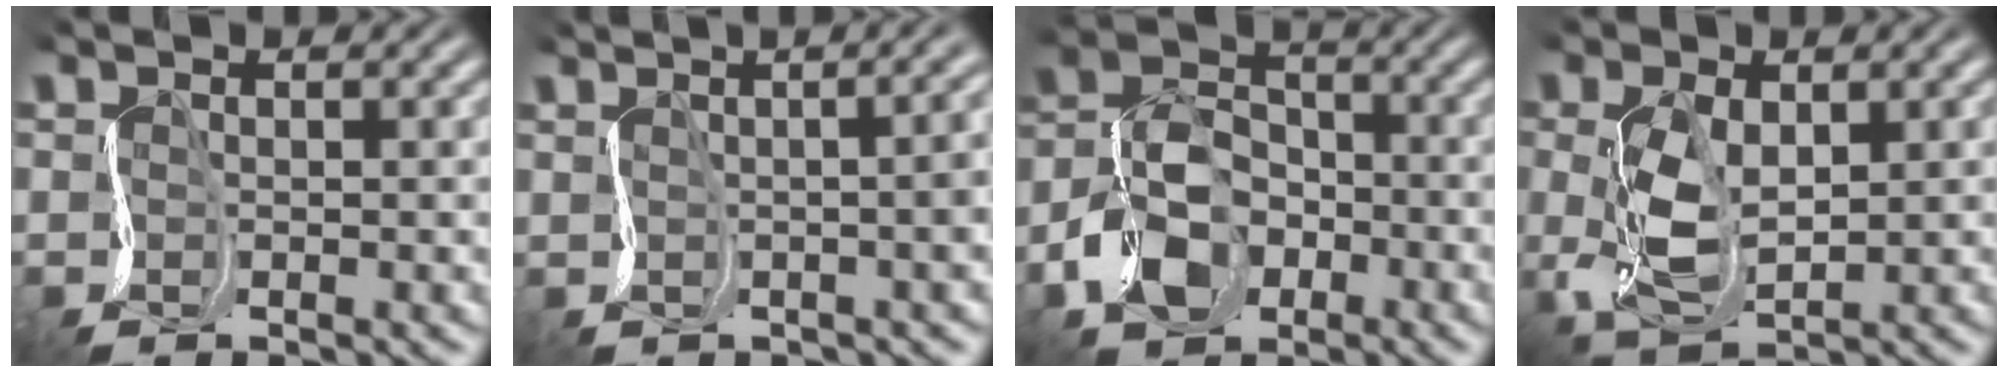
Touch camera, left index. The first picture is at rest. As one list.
[{"total": 8.7, "force": [1.3, 4.3, 7.5], "torque": [-0.032, 0.041, -0.001]}, {"total": 5.2, "force": [-2.6, 3.9, 2.3], "torque": [-0.062, 0.015, -0.062]}, {"total": 3.3, "force": [0.9, 1.8, 2.6], "torque": [-0.086, 0.007, 0.019]}]